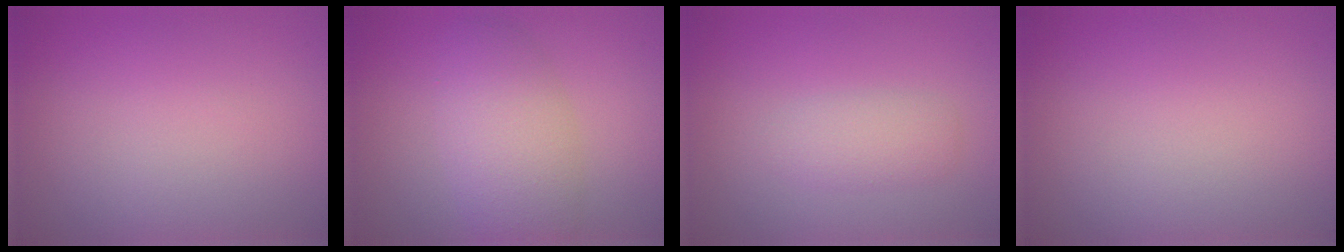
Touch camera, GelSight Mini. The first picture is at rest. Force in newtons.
{"total": 4.6, "press": 4.6, "slide": 0.2}
{"total": 2.0, "press": 2.0, "slide": 0.2}
{"total": 0.0}